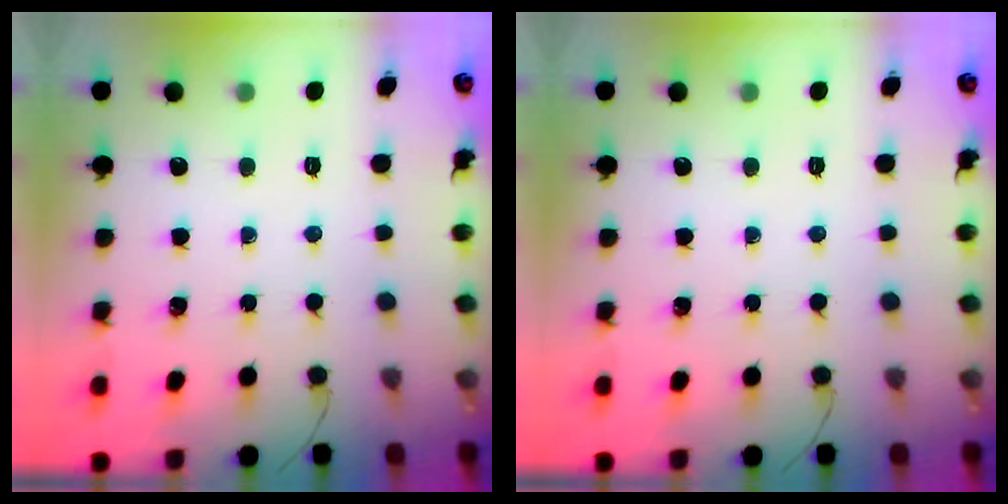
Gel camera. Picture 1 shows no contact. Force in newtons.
{"total": 0.0}